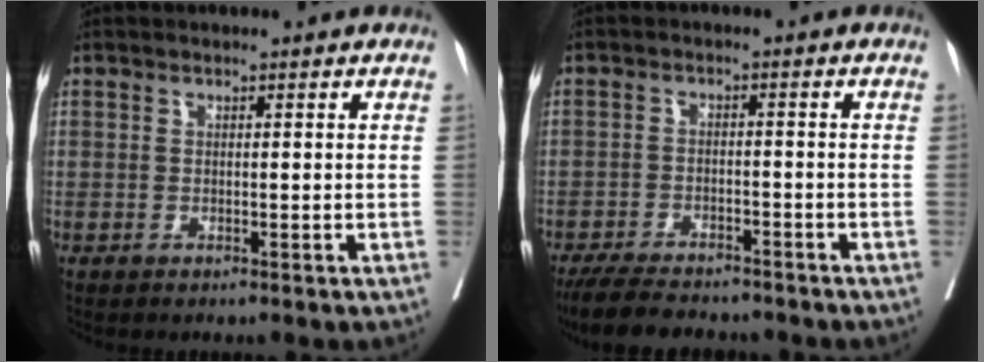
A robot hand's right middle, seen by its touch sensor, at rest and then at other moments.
{"total": 9.6, "force": [-8.5, 2.2, 3.9], "torque": [-0.063, -0.016, -0.133]}